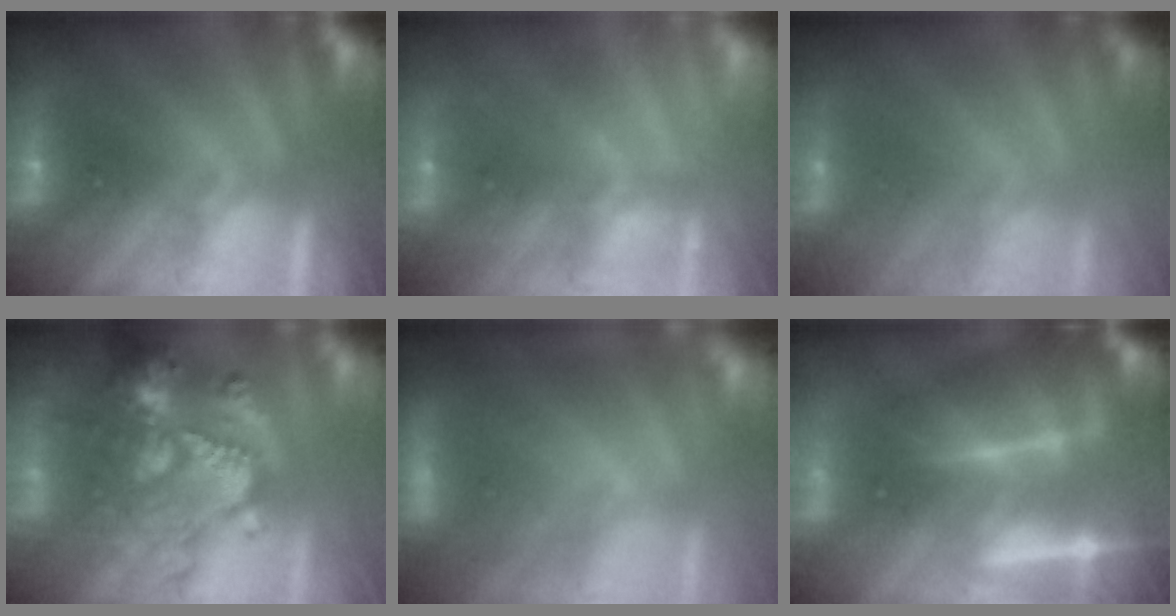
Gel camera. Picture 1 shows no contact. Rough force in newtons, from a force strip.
{"total": 2.2}
{"total": 2.1}
{"total": 5.9}
{"total": 9.1}
{"total": 8.1}